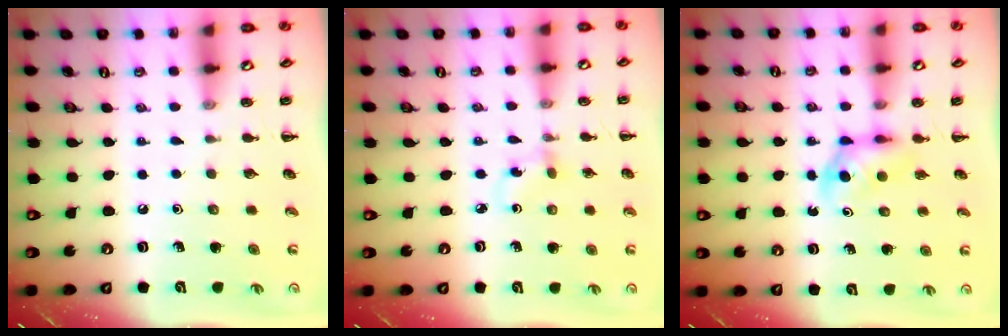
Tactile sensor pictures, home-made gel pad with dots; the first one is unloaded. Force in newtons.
{"total": 1.9, "press": 1.7, "slide": 0.7}
{"total": 3.7, "press": 3.5, "slide": 1.1}